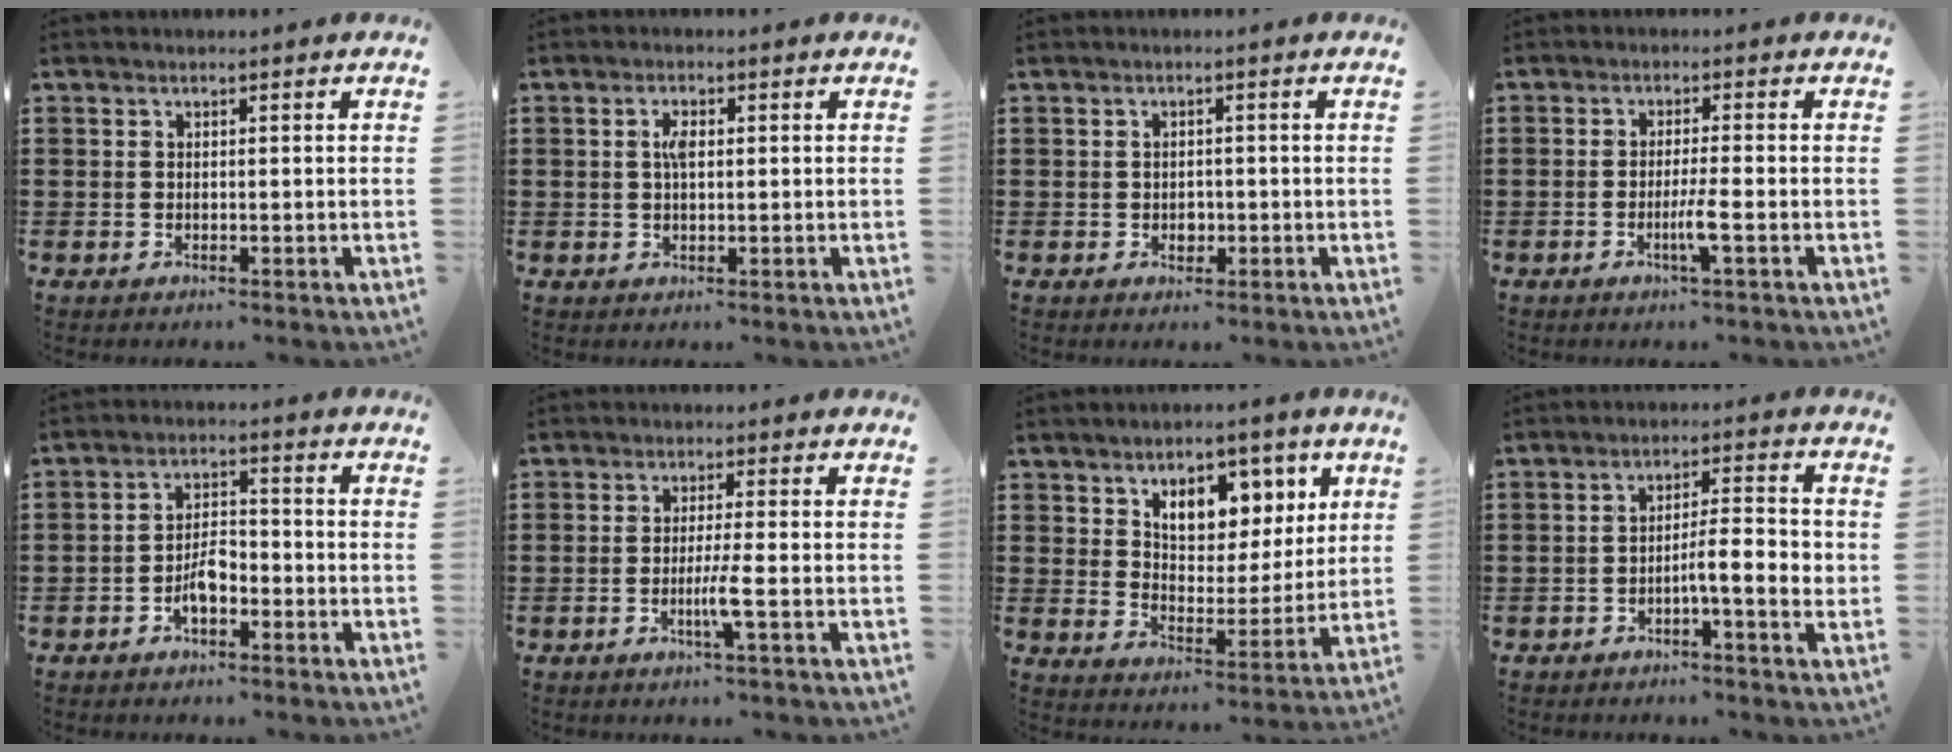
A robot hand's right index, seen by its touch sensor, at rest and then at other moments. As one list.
[{"total": 2.5, "force": [0.4, 1.0, 2.3], "torque": [-0.047, 0.006, 0.005]}, {"total": 1.5, "force": [-0.3, 1.1, 0.9], "torque": [-0.019, 0.003, -0.006]}, {"total": 3.5, "force": [-1.4, -0.3, 3.3], "torque": [-0.063, -0.012, -0.028]}, {"total": 4.3, "force": [-2.2, 1.8, 3.2], "torque": [-0.070, 0.002, -0.045]}, {"total": 3.8, "force": [-1.3, -0.5, 3.5], "torque": [-0.067, -0.016, -0.027]}, {"total": 7.8, "force": [4.5, 4.9, 4.1], "torque": [-0.076, -0.009, 0.072]}, {"total": 5.6, "force": [-1.7, 0.8, 5.3], "torque": [-0.082, -0.001, -0.033]}]